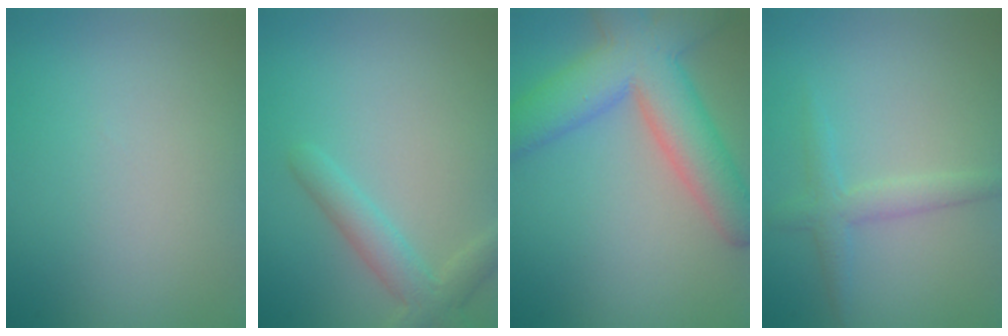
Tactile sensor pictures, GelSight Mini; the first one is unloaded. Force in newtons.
{"total": 3.3, "press": 3.3, "slide": 0.2}
{"total": 8.6, "press": 8.6, "slide": 0.4}
{"total": 2.3, "press": 2.3, "slide": 0.1}